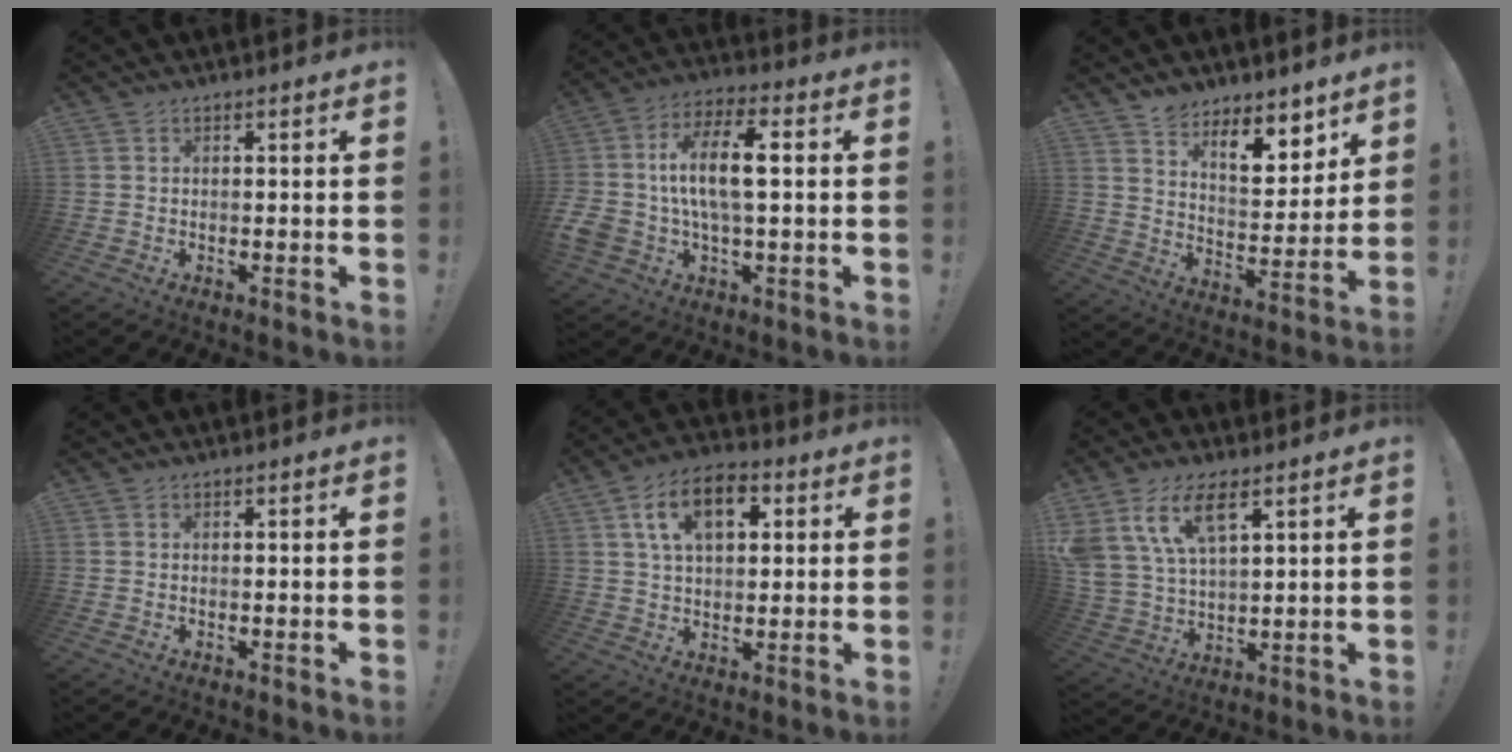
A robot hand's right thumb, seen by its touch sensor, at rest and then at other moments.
{"total": 14.1, "force": [0.6, 7.1, 12.2], "torque": [-0.225, 0.012, 0.008]}
{"total": 10.3, "force": [8.4, 4.0, 4.5], "torque": [-0.055, -0.069, 0.153]}
{"total": 0.0}
{"total": 13.2, "force": [4.5, 7.8, 9.7], "torque": [-0.151, 0.011, 0.080]}
{"total": 12.8, "force": [7.4, 5.9, 8.7], "torque": [-0.183, -0.026, 0.136]}